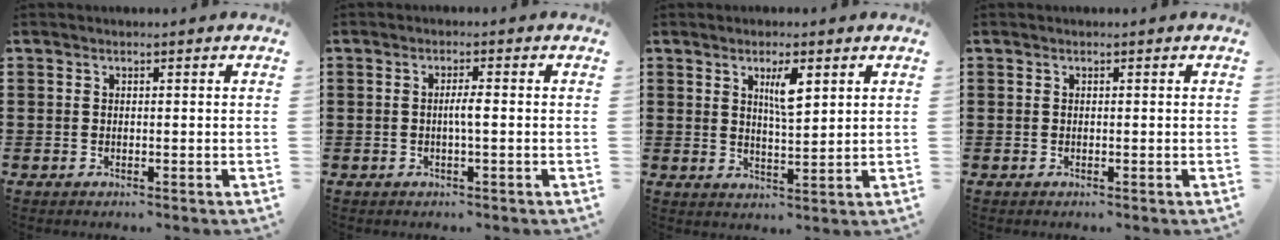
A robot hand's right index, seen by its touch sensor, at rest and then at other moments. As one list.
[{"total": 2.1, "force": [-0.3, 0.1, 2.1], "torque": [-0.038, -0.003, -0.006]}, {"total": 4.5, "force": [2.1, 1.2, 3.8], "torque": [-0.065, 0.001, 0.030]}, {"total": 0.0}]